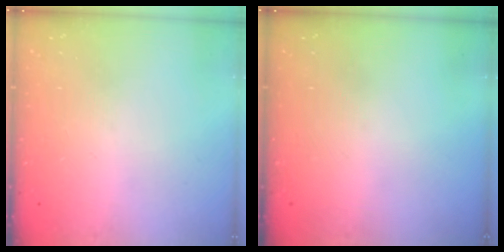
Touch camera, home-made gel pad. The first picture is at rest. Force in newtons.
{"total": 0.0}